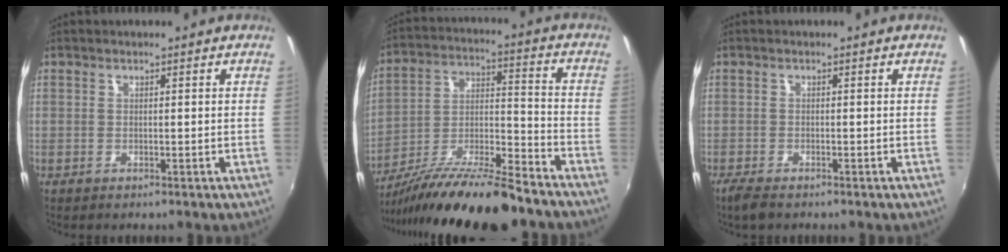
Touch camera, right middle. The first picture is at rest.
{"total": 18.9, "force": [-15.0, 2.1, 11.2], "torque": [-0.204, -0.014, -0.257]}
{"total": 3.2, "force": [-2.4, 0.8, 1.9], "torque": [-0.042, -0.014, -0.044]}